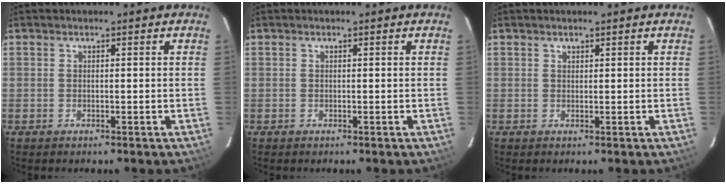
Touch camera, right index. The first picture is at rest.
{"total": 0.0}
{"total": 0.5, "force": [0.4, 0.3, 0.0], "torque": [0.002, 0.001, 0.008]}